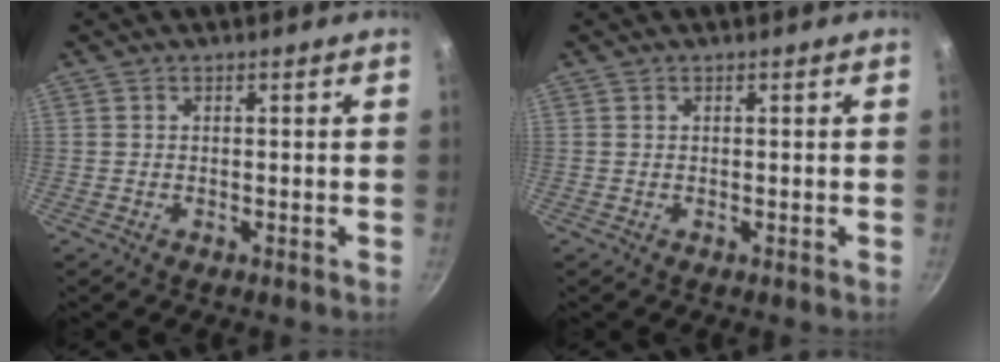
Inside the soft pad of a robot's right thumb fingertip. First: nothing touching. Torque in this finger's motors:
{"motor_torque": [0.00, 0.00, 0.01, 0.00, 0.00]}